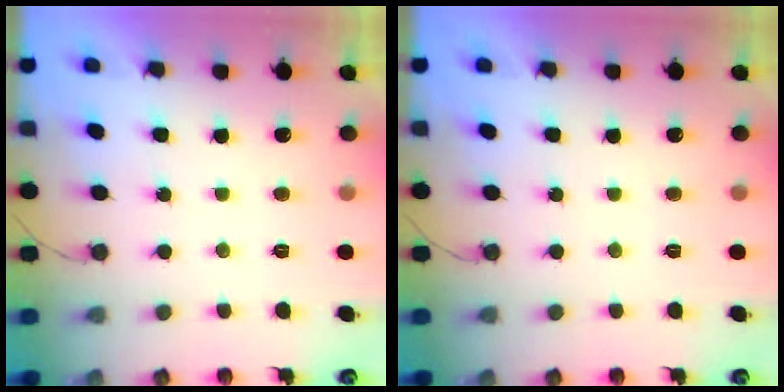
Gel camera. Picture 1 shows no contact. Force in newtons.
{"total": 0.0}